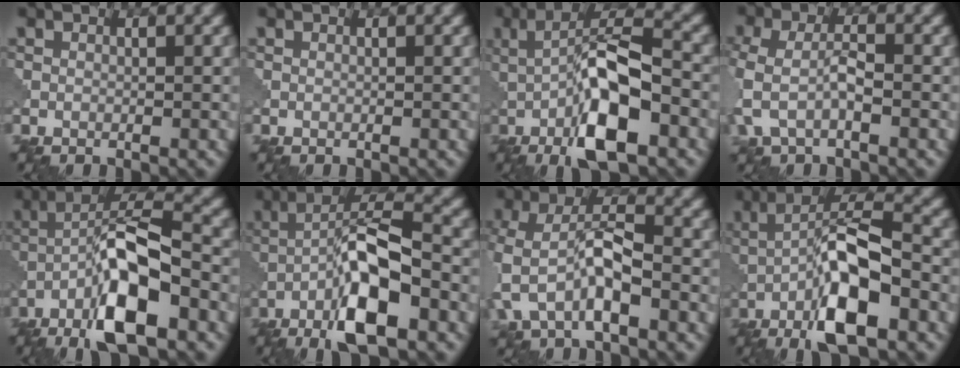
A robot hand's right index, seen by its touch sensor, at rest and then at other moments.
{"total": 0.0}
{"total": 9.9, "force": [-2.3, 3.1, 9.1], "torque": [-0.156, 0.006, -0.043]}
{"total": 4.1, "force": [-1.1, 2.1, 3.4], "torque": [-0.094, 0.001, -0.026]}
{"total": 10.6, "force": [-5.1, 3.0, 8.8], "torque": [-0.153, 0.017, -0.099]}
{"total": 9.7, "force": [-4.2, 2.6, 8.4], "torque": [-0.141, 0.016, -0.083]}
{"total": 6.4, "force": [-2.0, 3.2, 5.2], "torque": [-0.112, 0.009, -0.041]}
{"total": 9.9, "force": [-3.2, 2.9, 8.9], "torque": [-0.151, 0.010, -0.064]}